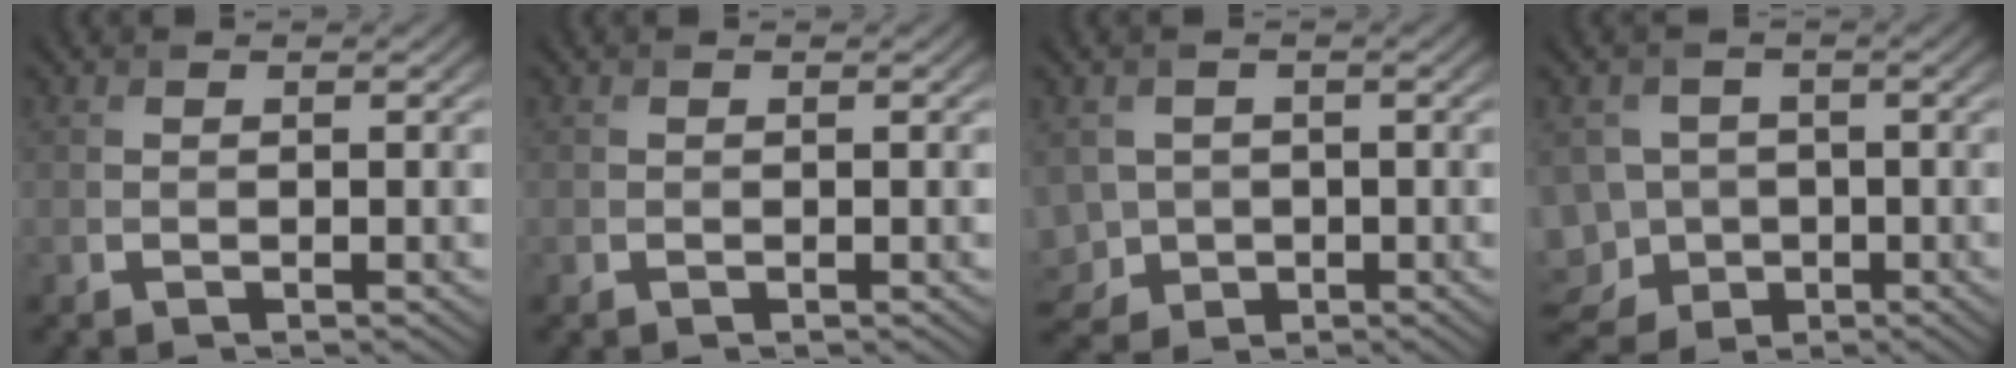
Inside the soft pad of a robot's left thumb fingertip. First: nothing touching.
{"total": 0.0}
{"total": 4.0, "force": [-1.1, 3.5, 1.6], "torque": [-0.045, -0.007, -0.031]}
{"total": 7.4, "force": [-3.4, 6.0, 2.6], "torque": [-0.061, -0.013, -0.075]}